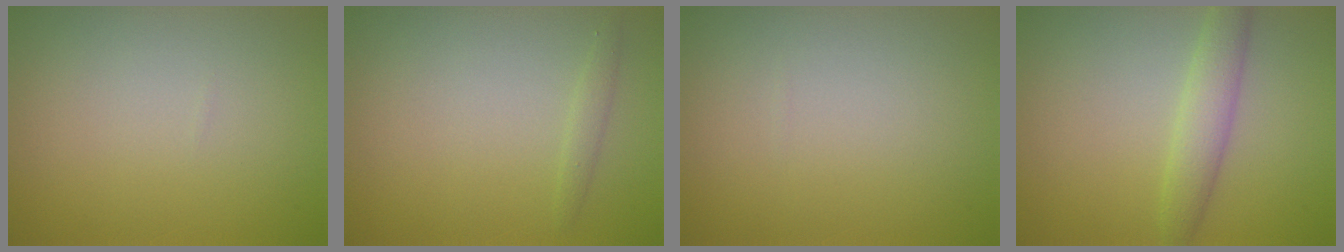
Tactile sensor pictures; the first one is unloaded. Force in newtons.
{"total": 0.8, "press": 0.8, "slide": 0.0}
{"total": 0.0}
{"total": 2.7, "press": 2.7, "slide": 0.2}